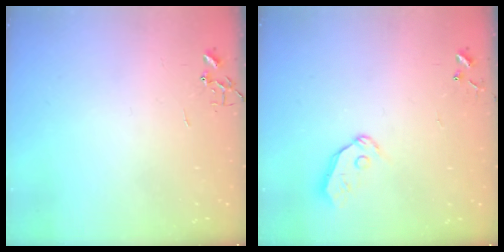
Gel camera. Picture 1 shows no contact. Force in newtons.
{"total": 6.8, "press": 6.8, "slide": 0.7}